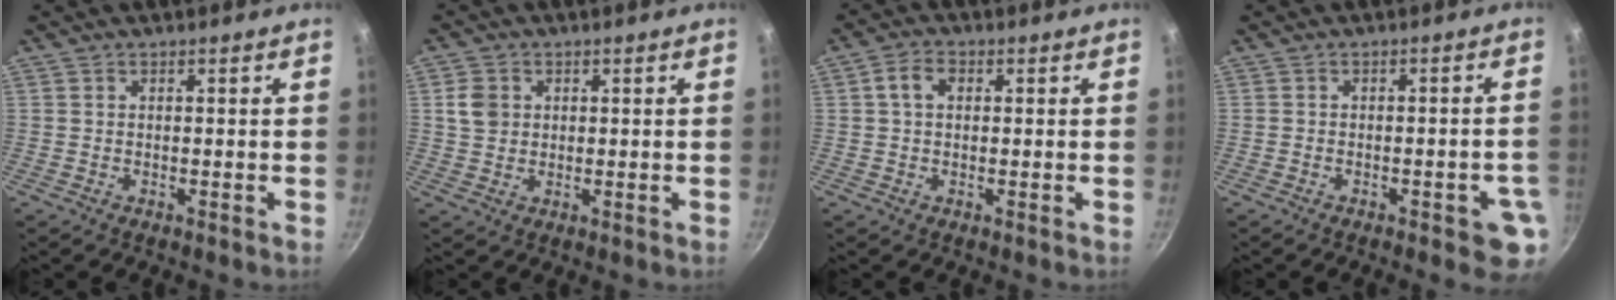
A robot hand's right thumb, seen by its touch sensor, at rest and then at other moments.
{"total": 4.3, "force": [0.9, 3.7, 2.1], "torque": [-0.021, 0.003, 0.014]}
{"total": 4.0, "force": [0.8, 2.8, 2.7], "torque": [-0.043, 0.009, 0.008]}
{"total": 6.1, "force": [-2.3, 2.3, 5.2], "torque": [-0.052, 0.015, -0.022]}